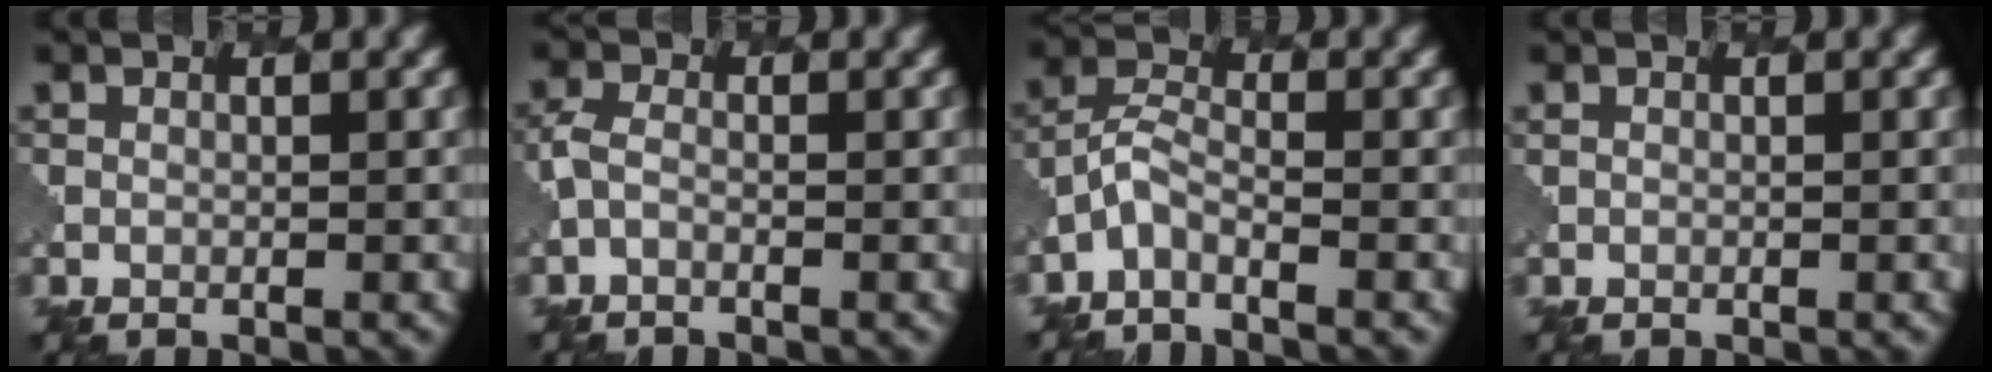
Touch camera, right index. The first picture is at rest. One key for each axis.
{"total": 1.3, "fx": -0.8, "fy": 0.6, "fz": 0.9, "tx": -0.030, "ty": -0.004, "tz": -0.025}
{"total": 2.2, "fx": -1.7, "fy": 0.7, "fz": 1.2, "tx": -0.031, "ty": 0.001, "tz": -0.042}
{"total": 0.0}